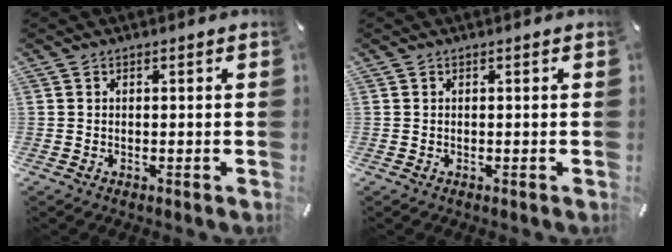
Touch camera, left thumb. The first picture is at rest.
{"total": 0.0}